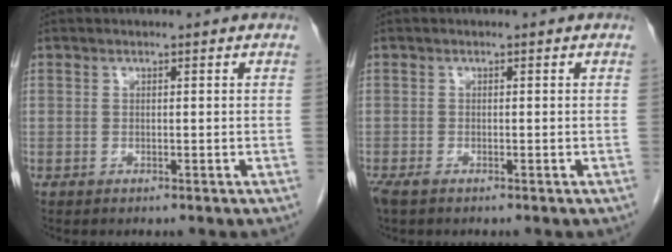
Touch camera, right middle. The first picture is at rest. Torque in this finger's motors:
{"motor_torque": [0.31, -0.18, 0.00, 0.02]}